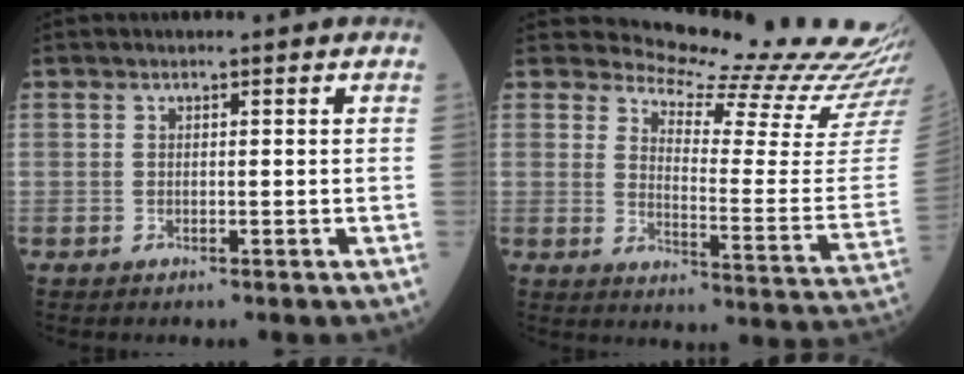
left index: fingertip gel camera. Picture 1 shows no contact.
{"total": 18.6, "force": [18.3, 0.9, 3.2], "torque": [-0.045, -0.143, 0.199]}